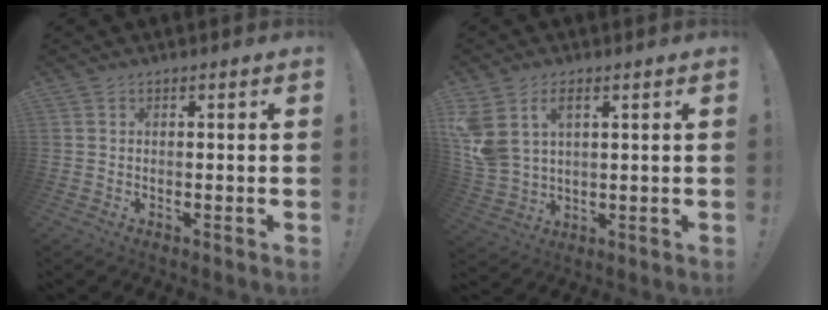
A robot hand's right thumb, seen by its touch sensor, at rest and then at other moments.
{"total": 8.9, "force": [4.3, 5.6, 5.4], "torque": [-0.118, -0.018, 0.082]}